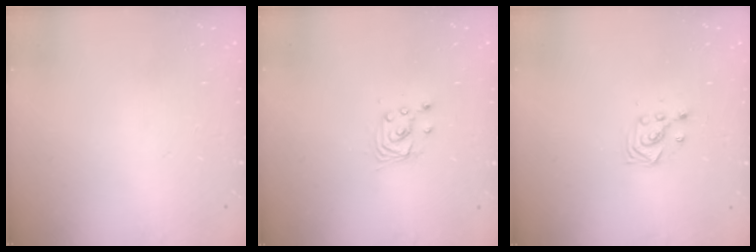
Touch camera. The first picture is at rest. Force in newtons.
{"total": 3.2, "press": 3.2, "slide": 0.2}
{"total": 2.9, "press": 2.9, "slide": 0.4}